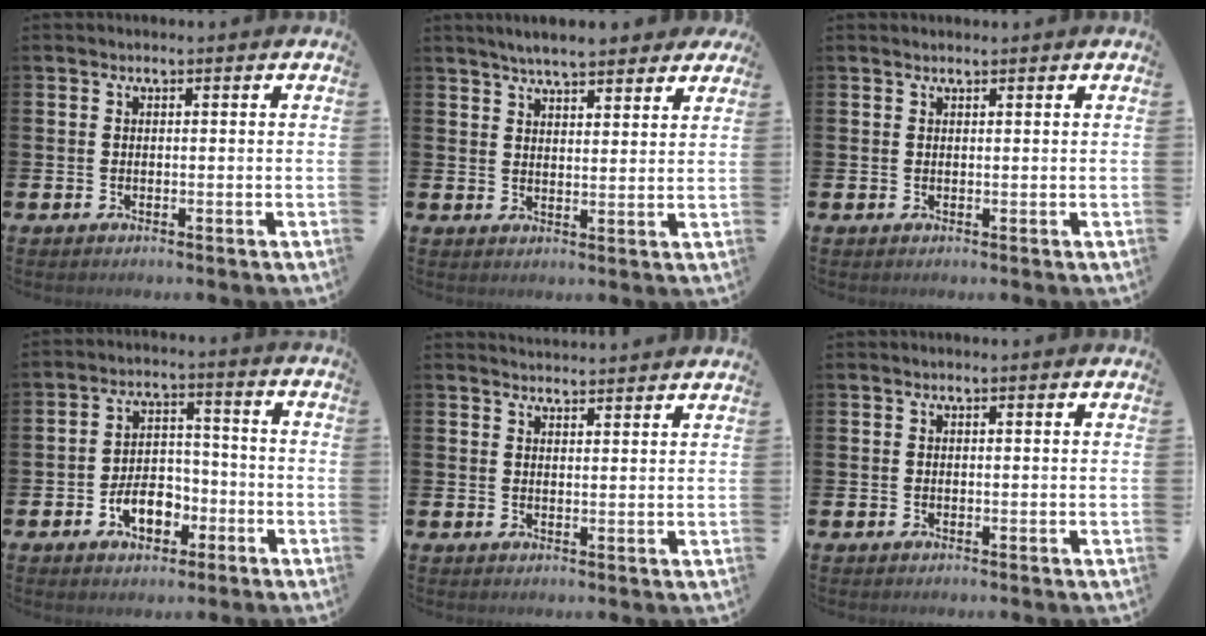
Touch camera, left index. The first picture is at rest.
{"total": 5.3, "force": [5.0, 0.8, 1.5], "torque": [-0.036, -0.018, 0.089]}
{"total": 0.8, "force": [0.8, 0.1, 0.2], "torque": [0.010, -0.005, 0.011]}
{"total": 5.8, "force": [-2.7, 3.8, 3.5], "torque": [-0.045, 0.008, -0.053]}
{"total": 3.0, "force": [3.0, -0.1, -0.2], "torque": [0.004, -0.020, 0.053]}
{"total": 0.5, "force": [0.4, 0.0, 0.4], "torque": [-0.001, -0.001, 0.005]}